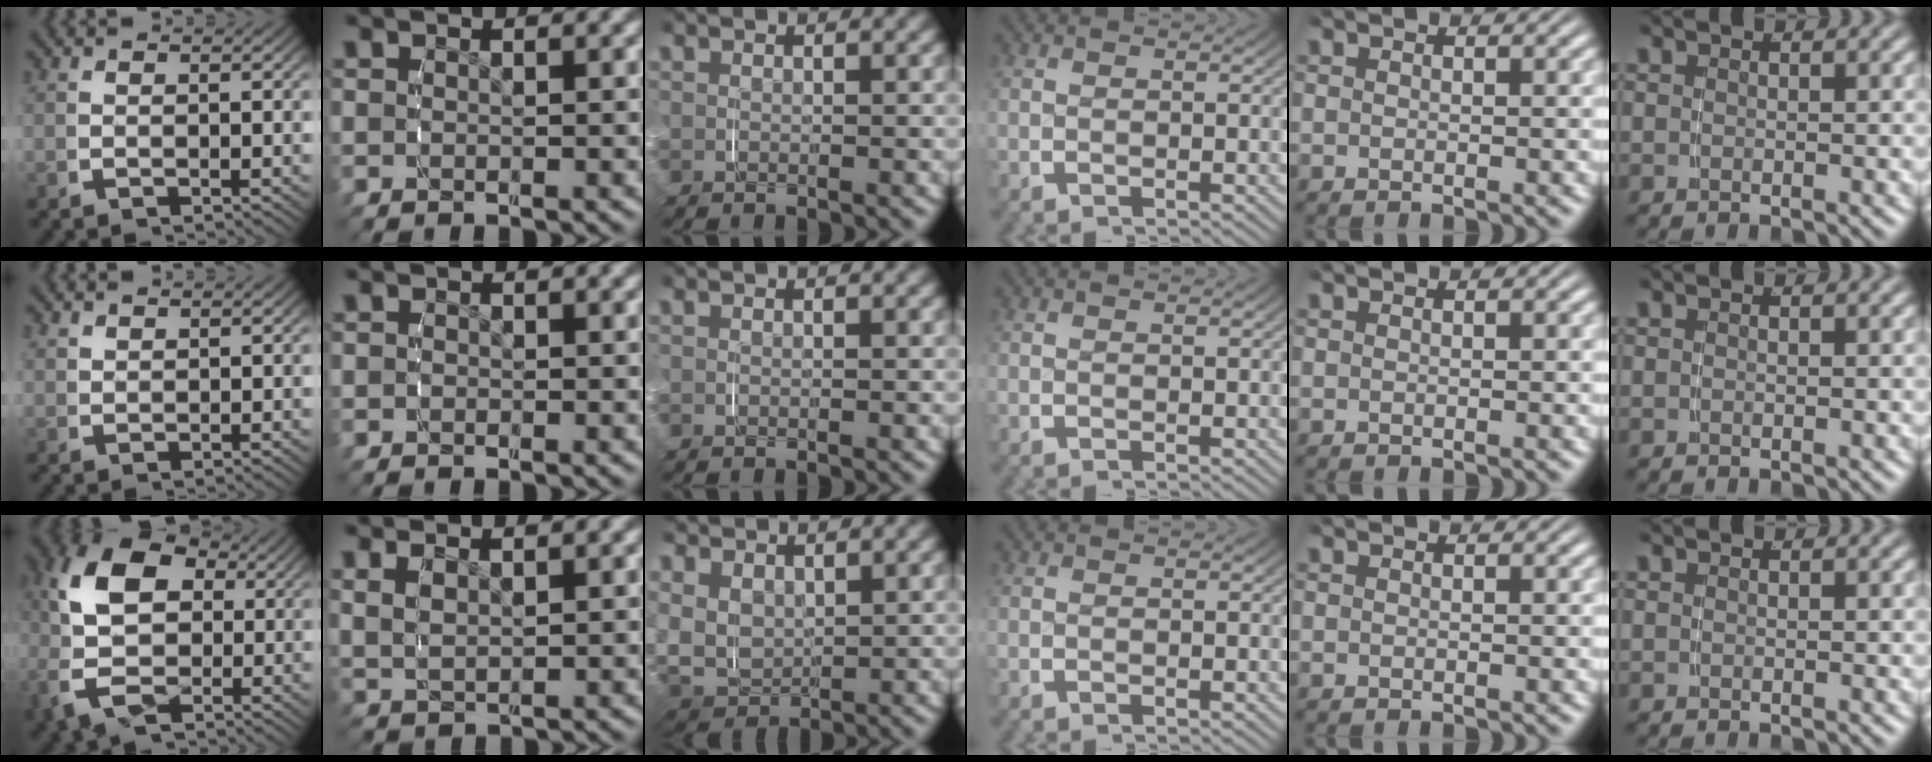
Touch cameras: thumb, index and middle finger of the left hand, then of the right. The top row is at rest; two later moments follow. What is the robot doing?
{"motion": "grasp_and_lifting", "object": "jacket"}